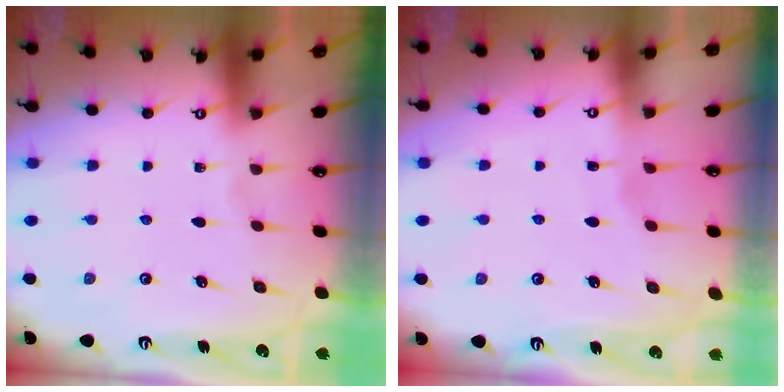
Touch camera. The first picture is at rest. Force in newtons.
{"total": 2.2, "press": 2.2, "slide": 0.3}